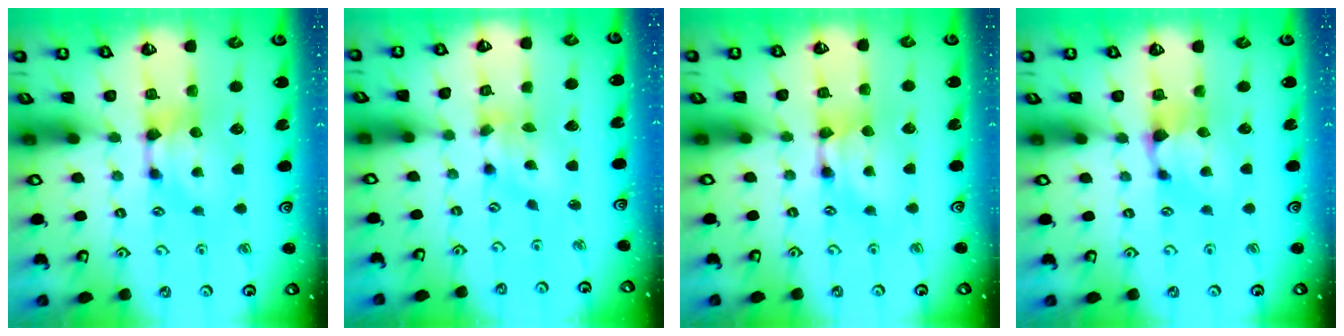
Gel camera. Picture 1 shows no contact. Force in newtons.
{"total": 2.2, "press": 1.7, "slide": 1.4}
{"total": 1.6, "press": 1.6, "slide": 0.1}
{"total": 2.4, "press": 2.3, "slide": 0.6}